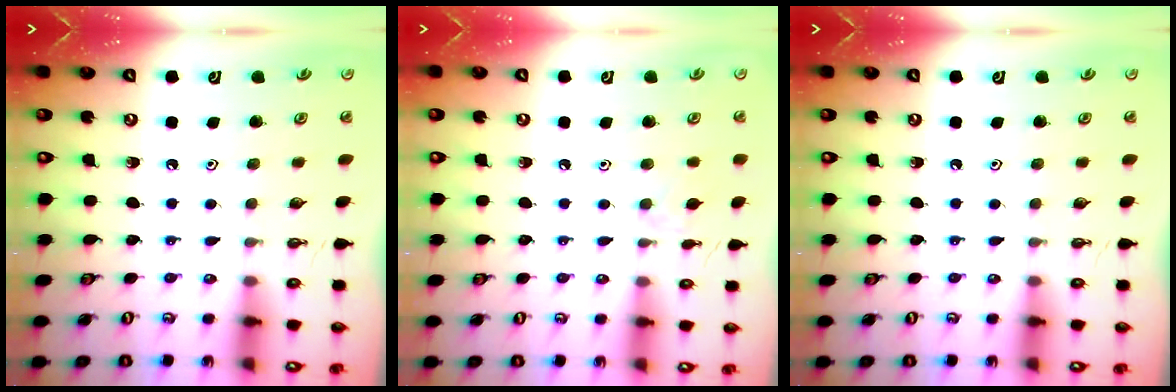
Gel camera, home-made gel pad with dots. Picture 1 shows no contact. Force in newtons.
{"total": 3.9, "press": 3.9, "slide": 0.6}
{"total": 0.0}